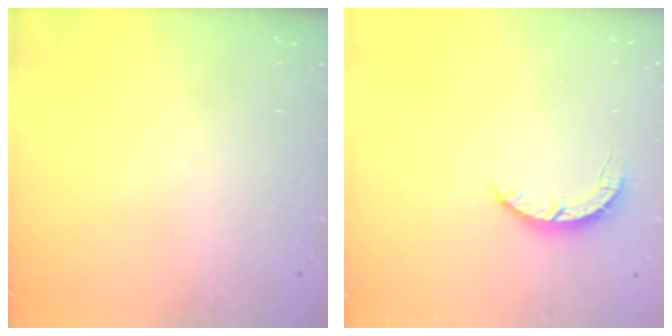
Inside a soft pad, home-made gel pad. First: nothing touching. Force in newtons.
{"total": 3.6, "press": 3.5, "slide": 0.5}